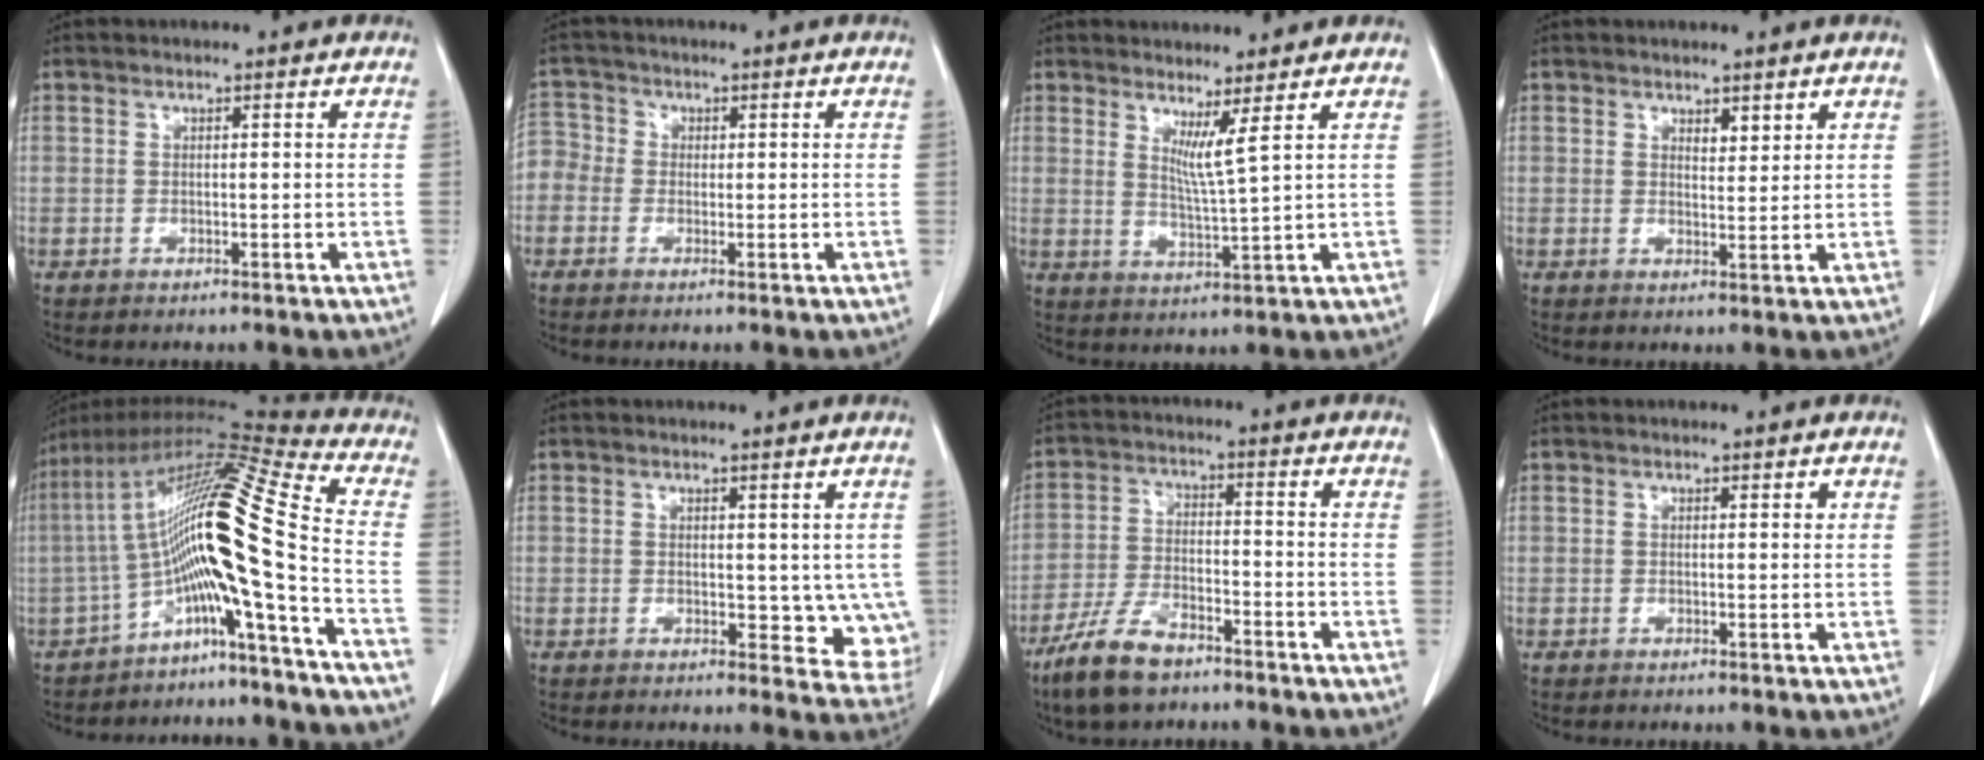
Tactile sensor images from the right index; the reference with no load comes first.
{"total": 5.7, "force": [-1.0, 5.4, 1.5], "torque": [-0.049, 0.023, -0.026]}
{"total": 3.6, "force": [2.0, -1.1, 2.8], "torque": [-0.052, -0.023, 0.040]}
{"total": 1.9, "force": [1.3, 0.8, 1.0], "torque": [-0.015, -0.005, 0.024]}
{"total": 16.9, "force": [-5.1, -0.9, 16.1], "torque": [-0.287, 0.038, -0.095]}
{"total": 6.7, "force": [0.2, 4.3, 5.2], "torque": [-0.043, -0.013, 0.005]}
{"total": 8.9, "force": [-6.6, 3.0, 5.1], "torque": [-0.114, -0.013, -0.128]}
{"total": 0.6, "force": [0.2, 0.3, 0.5], "torque": [-0.005, 0.001, 0.001]}